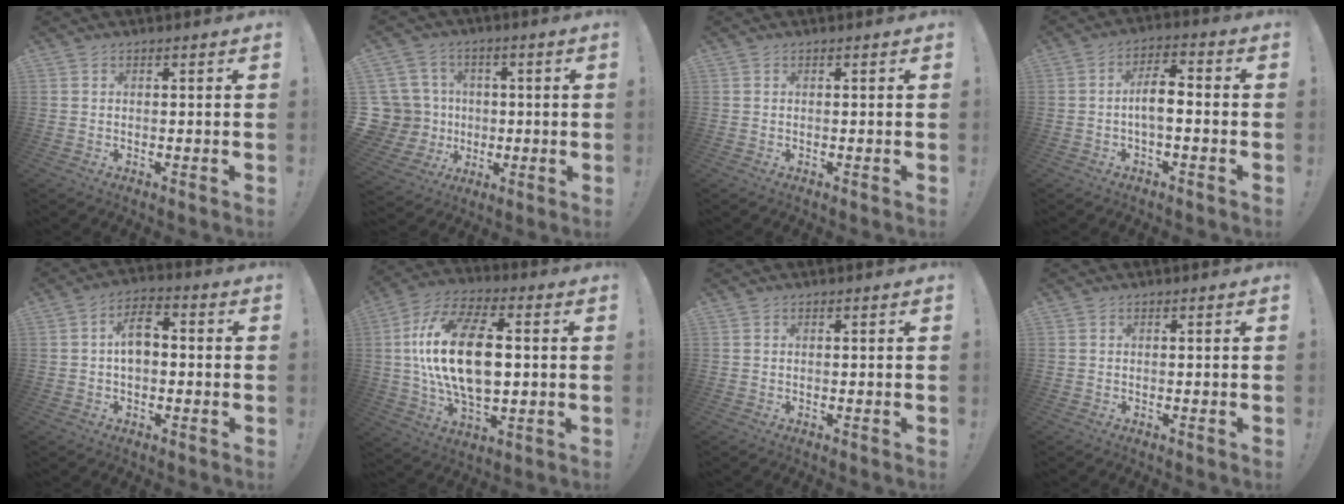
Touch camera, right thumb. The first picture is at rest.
{"total": 13.0, "force": [-0.2, 12.1, 4.8], "torque": [-0.104, 0.002, 0.014]}
{"total": 0.0}
{"total": 7.2, "force": [-1.3, 3.0, 6.4], "torque": [-0.112, 0.009, -0.025]}
{"total": 7.6, "force": [0.0, 4.6, 6.0], "torque": [-0.096, 0.015, 0.002]}
{"total": 21.2, "force": [1.7, 11.5, 17.7], "torque": [-0.324, 0.003, 0.023]}
{"total": 0.0}
{"total": 0.0}